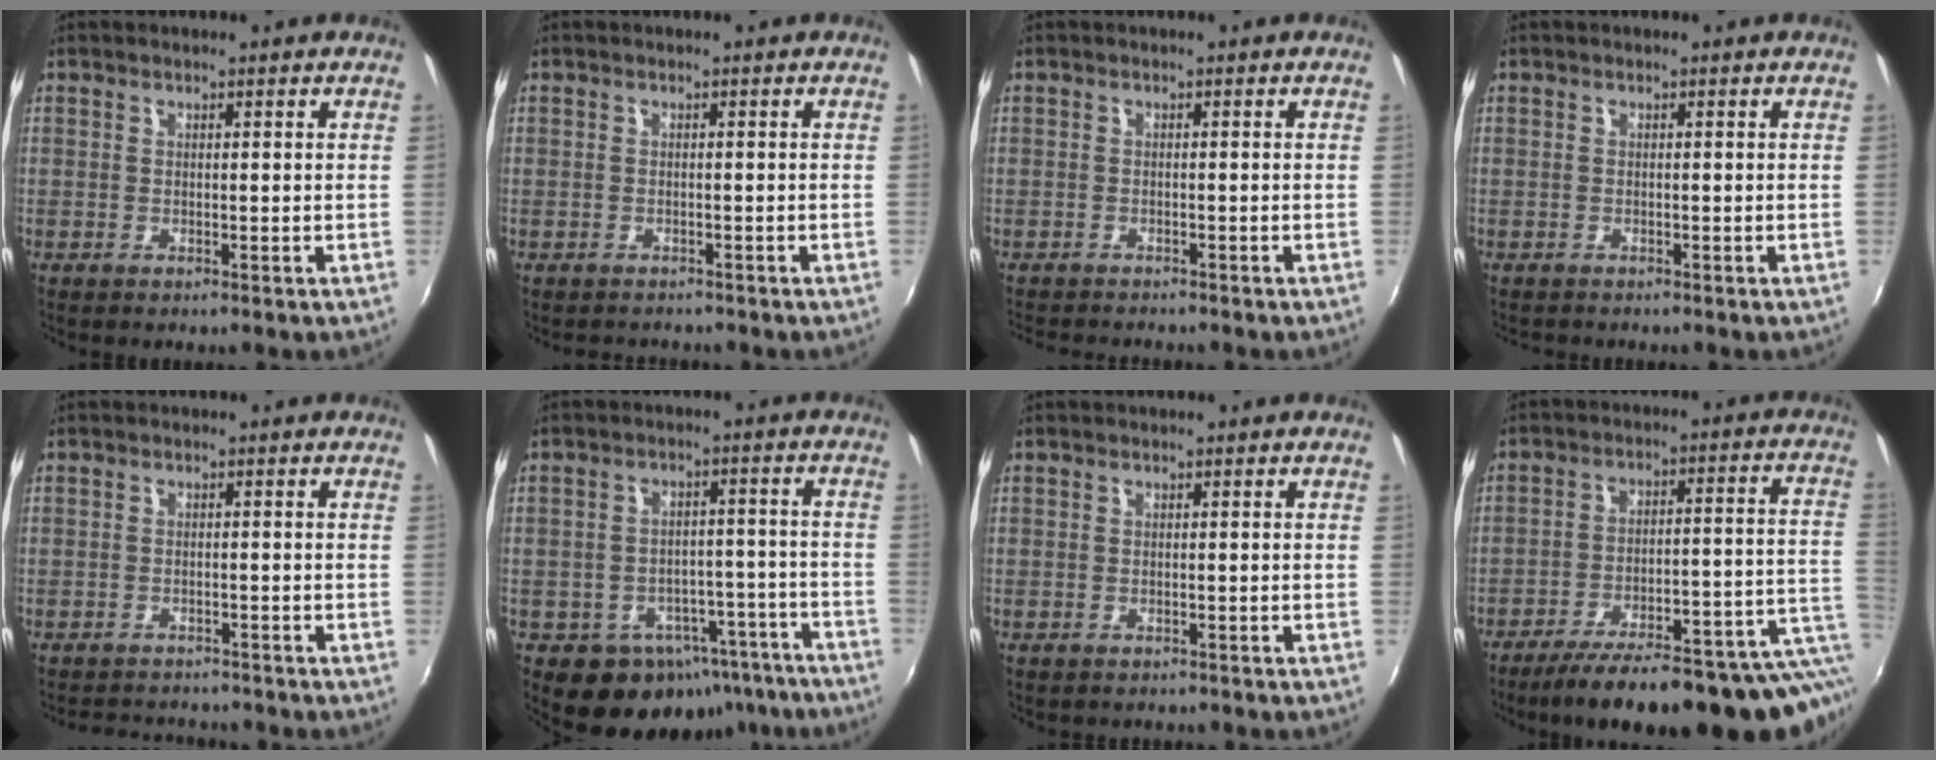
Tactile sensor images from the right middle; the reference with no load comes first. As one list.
[{"total": 1.7, "force": [-1.4, 0.8, 0.0], "torque": [-0.006, -0.004, -0.022]}, {"total": 4.0, "force": [-3.8, 0.6, 1.0], "torque": [-0.032, -0.017, -0.064]}, {"total": 0.8, "force": [-0.8, 0.2, 0.0], "torque": [-0.003, -0.003, -0.013]}, {"total": 5.6, "force": [-5.1, 2.1, 0.9], "torque": [-0.029, 0.006, -0.076]}, {"total": 14.8, "force": [-9.9, 9.5, 5.5], "torque": [-0.095, 0.029, -0.096]}, {"total": 1.1, "force": [-1.0, 0.5, 0.2], "torque": [-0.009, -0.003, -0.012]}, {"total": 23.7, "force": [-17.1, 4.7, 15.8], "torque": [-0.197, -0.032, -0.230]}]